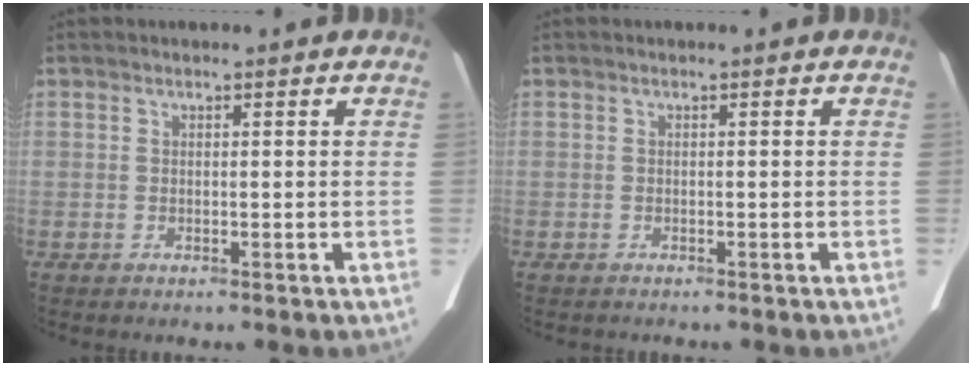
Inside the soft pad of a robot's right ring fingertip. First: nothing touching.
{"total": 0.7, "force": [-0.7, 0.3, 0.2], "torque": [-0.010, -0.001, -0.007]}